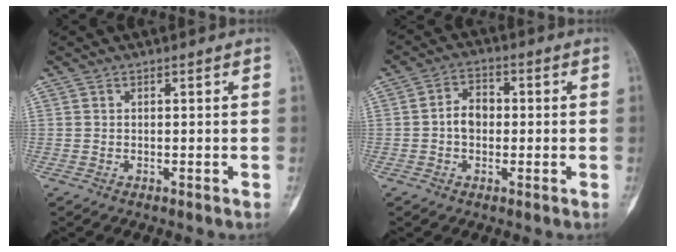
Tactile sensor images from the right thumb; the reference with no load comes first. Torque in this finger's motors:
{"motor_torque": [-0.20, 0.42, 0.69, -0.05, -0.02]}